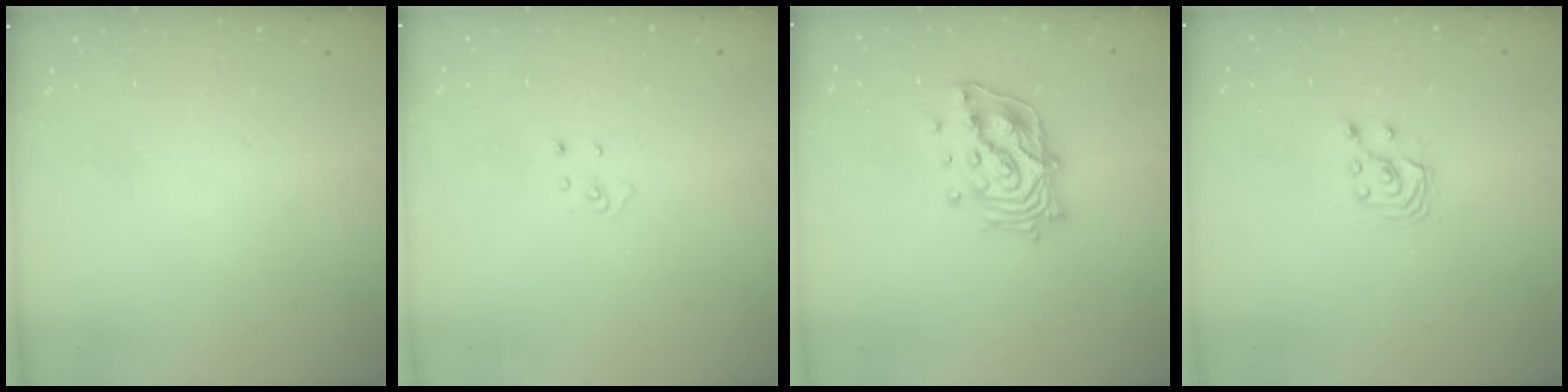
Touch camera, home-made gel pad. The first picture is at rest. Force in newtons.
{"total": 3.0, "press": 2.9, "slide": 0.3}
{"total": 15.2, "press": 15.1, "slide": 2.0}
{"total": 2.9, "press": 2.9, "slide": 0.2}